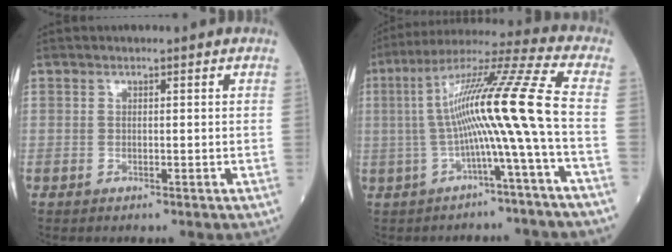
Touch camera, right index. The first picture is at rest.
{"total": 14.3, "force": [-1.6, -2.0, 14.1], "torque": [-0.250, 0.037, -0.035]}